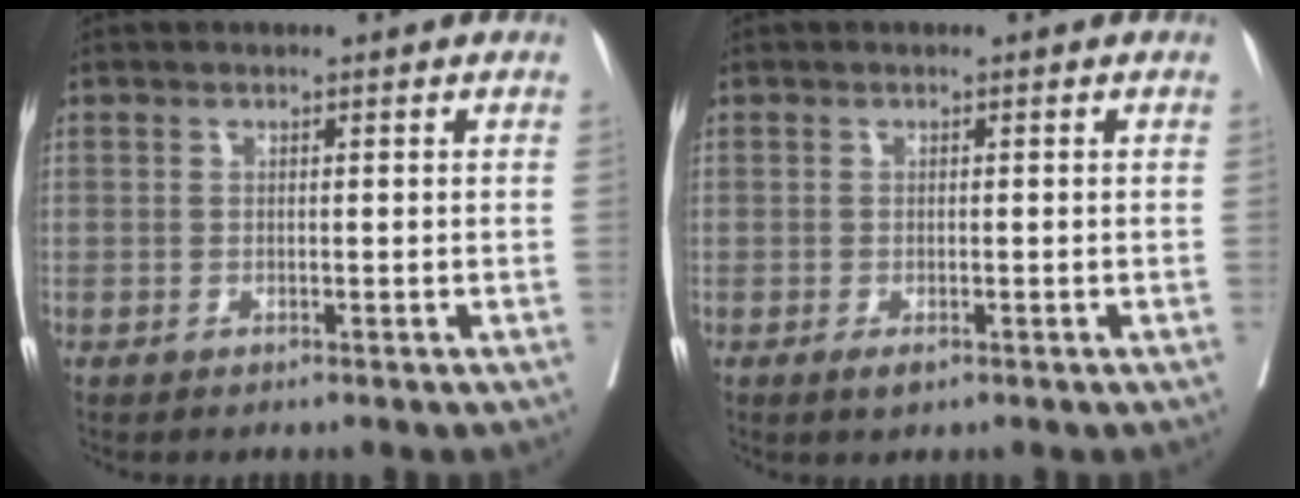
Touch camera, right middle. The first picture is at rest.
{"total": 1.4, "force": [-0.8, 0.6, 1.1], "torque": [-0.017, -0.002, -0.009]}